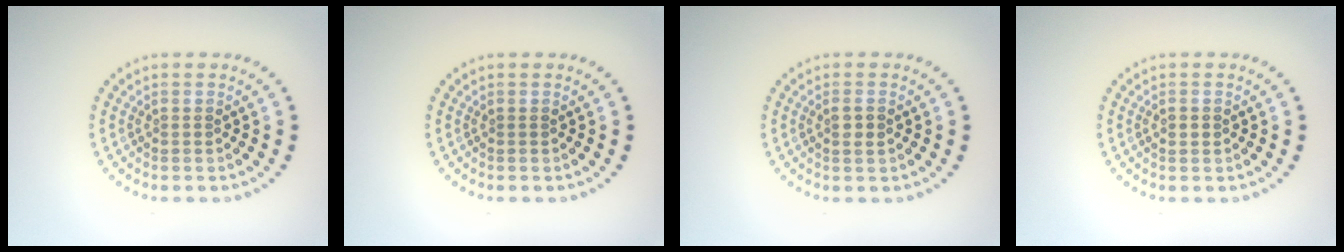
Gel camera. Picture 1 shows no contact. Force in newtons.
{"total": 0.0}
{"total": 1.0, "press": 1.0, "slide": 0.3}
{"total": 1.1, "press": 1.1, "slide": 0.1}